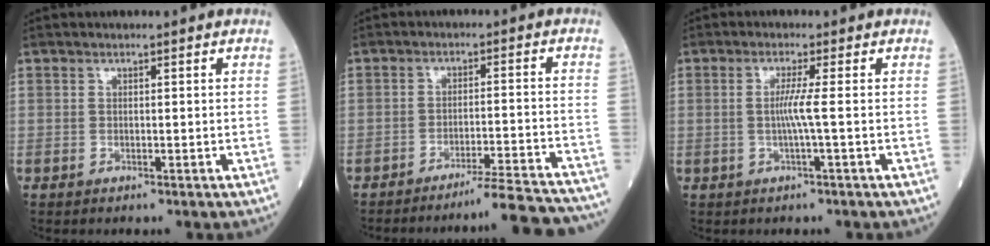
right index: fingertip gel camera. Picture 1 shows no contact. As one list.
[{"total": 14.2, "force": [-13.7, -1.3, 3.5], "torque": [-0.016, -0.004, -0.179]}, {"total": 2.9, "force": [-0.3, -1.0, 2.7], "torque": [-0.055, -0.003, -0.007]}]